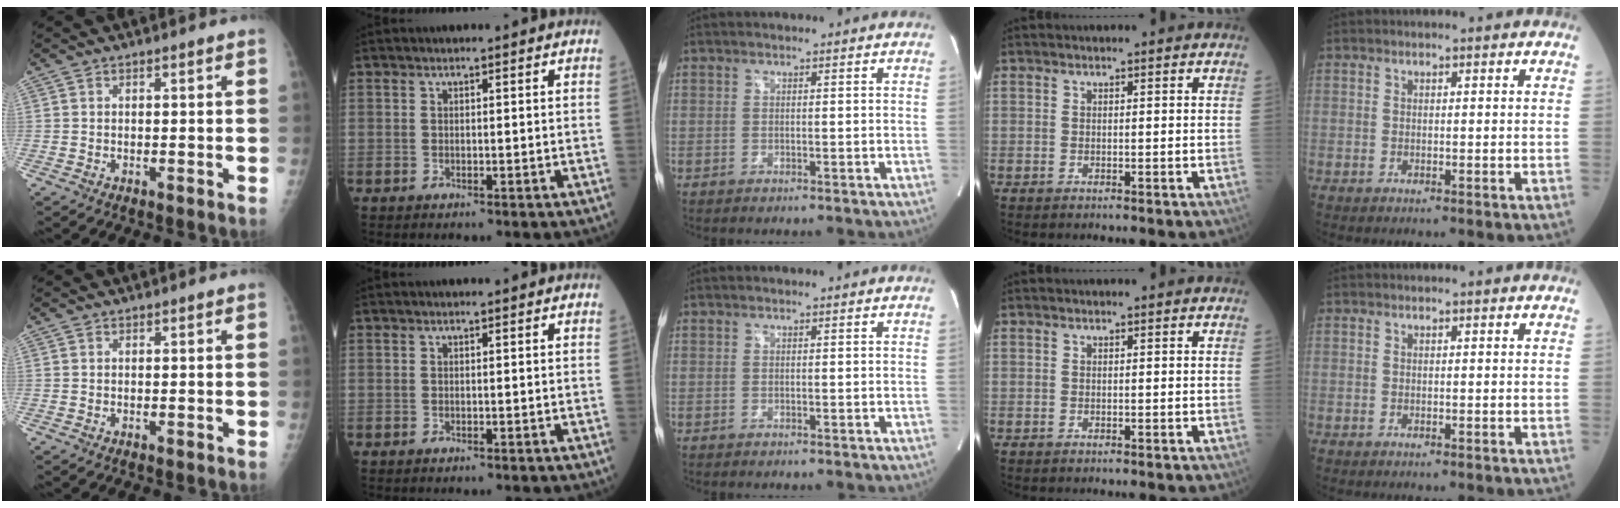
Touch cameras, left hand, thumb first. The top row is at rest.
{}